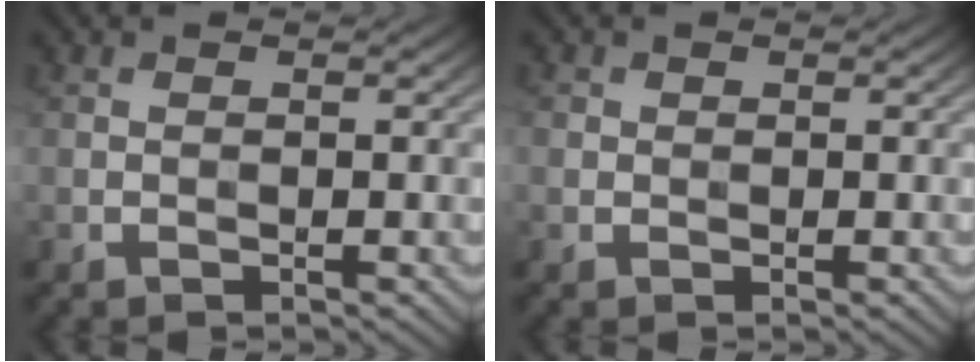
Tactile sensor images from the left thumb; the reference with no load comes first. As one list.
[{"total": 0.6, "force": [0.0, 0.6, -0.1], "torque": [0.004, -0.006, 0.000]}]